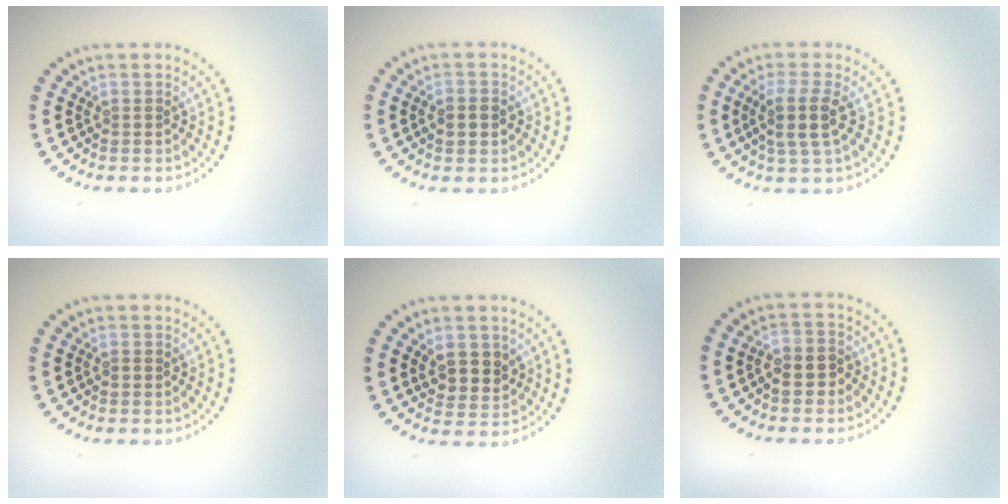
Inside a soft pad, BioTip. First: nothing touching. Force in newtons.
{"total": 2.3, "press": 2.3, "slide": 0.0}
{"total": 3.0, "press": 2.6, "slide": 1.5}
{"total": 0.7, "press": 0.7, "slide": 0.1}
{"total": 2.9, "press": 2.7, "slide": 1.0}
{"total": 2.0, "press": 1.9, "slide": 0.6}